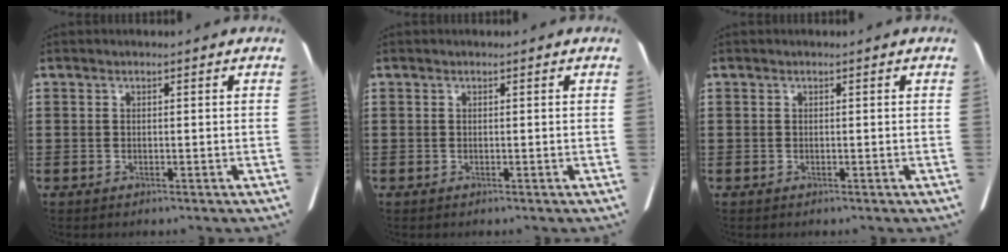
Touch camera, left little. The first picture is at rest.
{"total": 0.0}
{"total": 0.0}